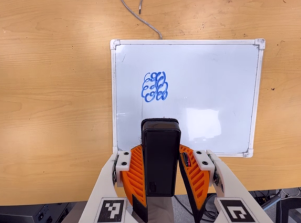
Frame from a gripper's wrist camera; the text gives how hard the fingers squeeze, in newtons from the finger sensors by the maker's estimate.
{"total": 6.2, "left": 4.9, "right": 7.5}